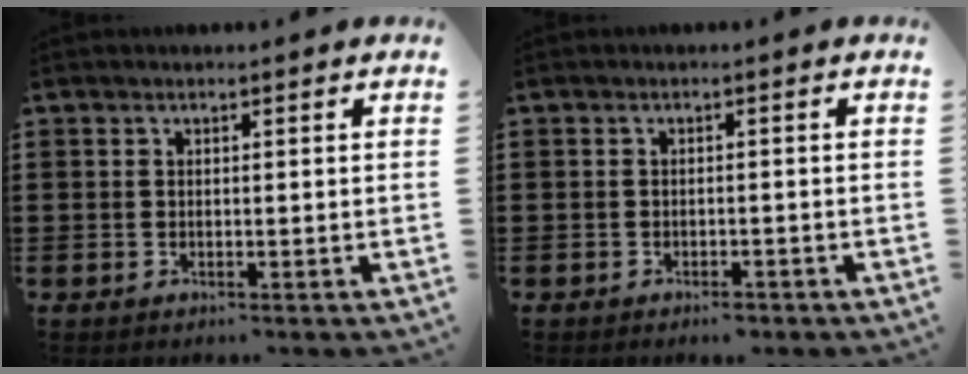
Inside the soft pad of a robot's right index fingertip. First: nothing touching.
{"total": 1.3, "force": [-1.2, 0.1, 0.3], "torque": [-0.012, -0.004, -0.024]}